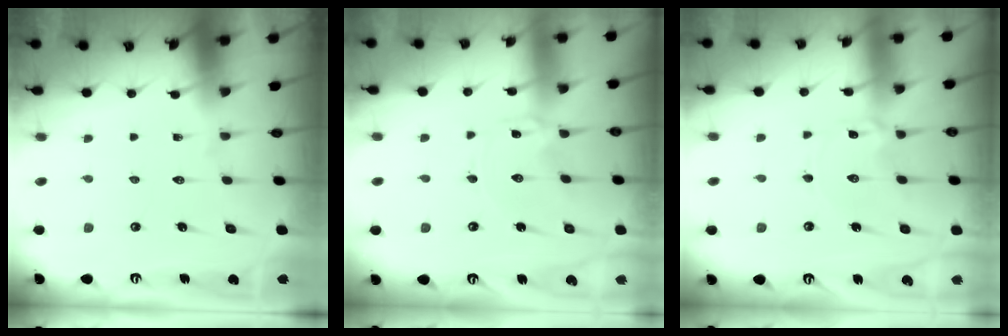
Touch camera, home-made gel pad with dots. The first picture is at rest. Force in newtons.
{"total": 0.0}
{"total": 1.8, "press": 1.8, "slide": 0.3}